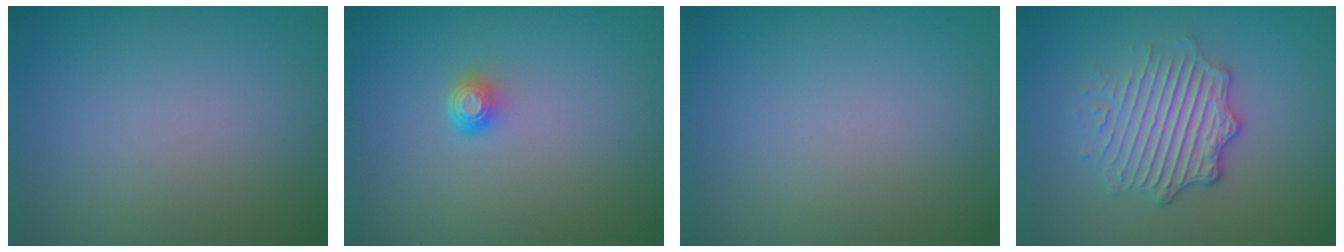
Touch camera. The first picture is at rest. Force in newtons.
{"total": 1.5, "press": 1.1, "slide": 1.1}
{"total": 0.0}
{"total": 5.0, "press": 3.6, "slide": 3.5}